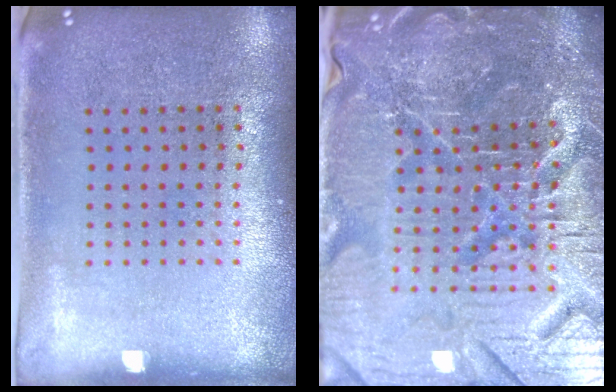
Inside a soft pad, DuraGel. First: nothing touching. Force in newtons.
{"total": 6.9, "press": 6.2, "slide": 3.0}